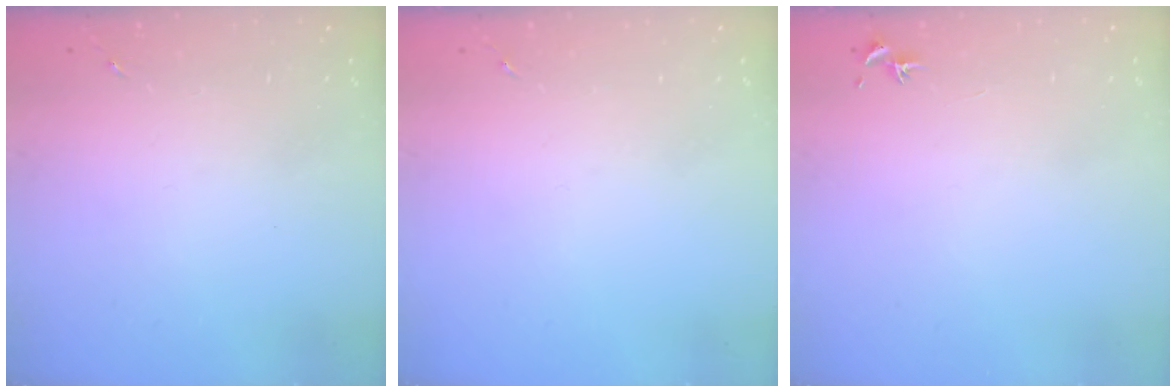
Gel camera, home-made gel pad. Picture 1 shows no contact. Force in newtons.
{"total": 0.0}
{"total": 0.7, "press": 0.7, "slide": 0.3}